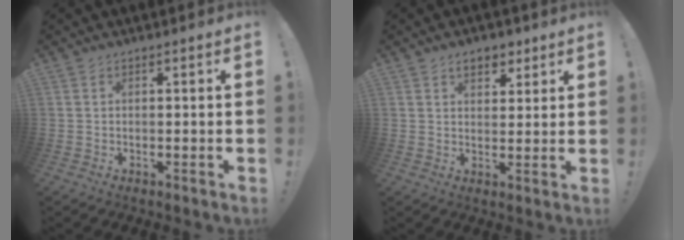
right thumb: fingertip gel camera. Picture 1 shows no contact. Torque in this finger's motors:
{"motor_torque": [0.28, 0.41, 0.05, -0.06, 0.00]}